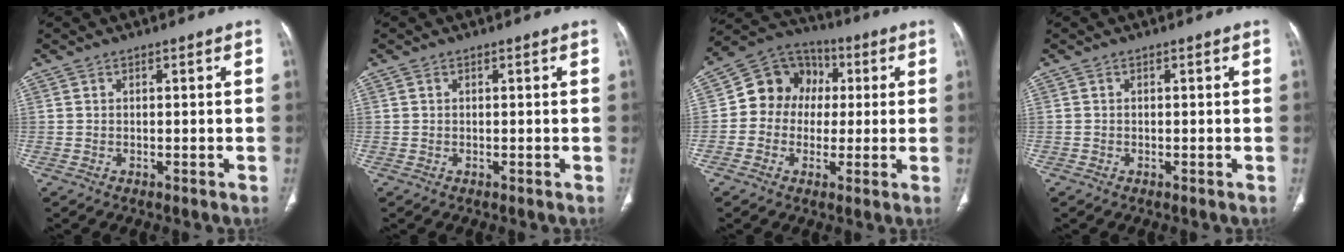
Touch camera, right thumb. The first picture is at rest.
{"total": 0.0}
{"total": 11.8, "force": [0.7, 10.5, 5.4], "torque": [-0.051, 0.027, -0.002]}
{"total": 0.0}